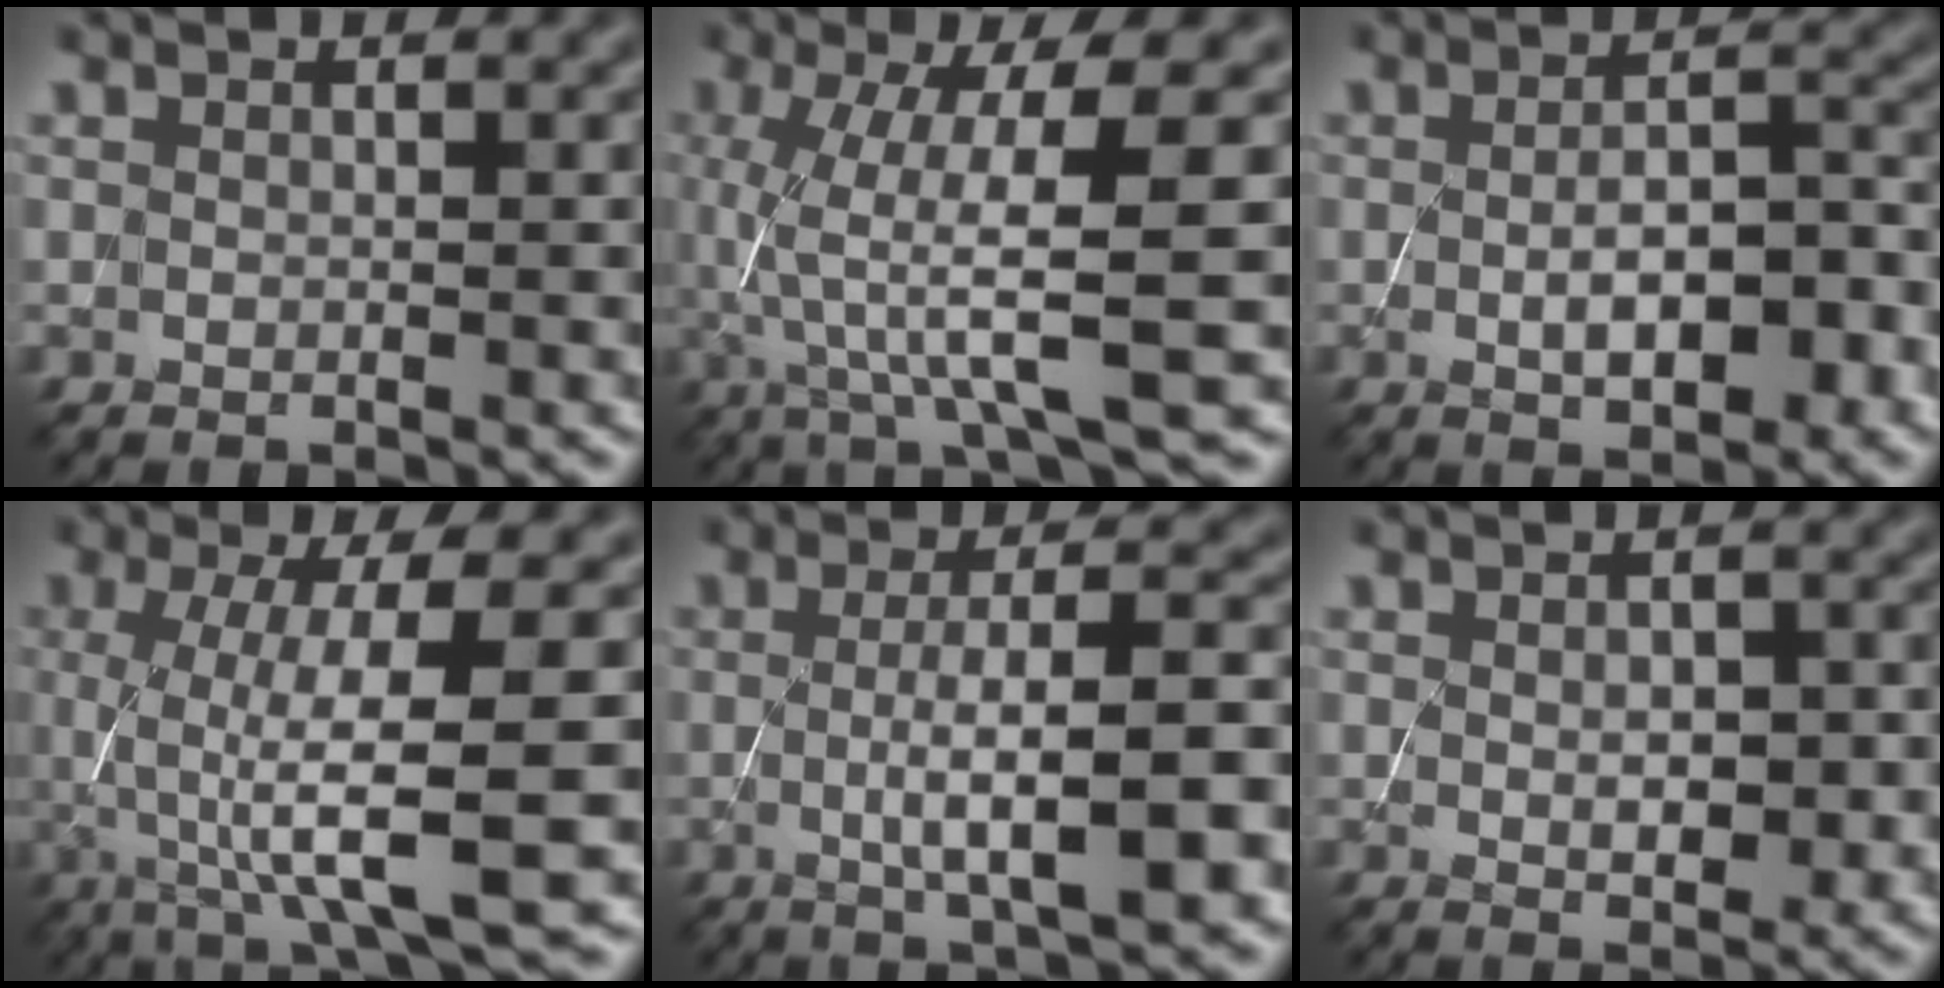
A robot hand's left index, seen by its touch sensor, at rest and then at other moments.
{"total": 8.2, "force": [1.0, 1.6, 8.0], "torque": [-0.139, -0.001, 0.022]}
{"total": 5.1, "force": [-1.2, 2.1, 4.5], "torque": [-0.078, 0.000, -0.015]}
{"total": 9.6, "force": [-0.6, 2.0, 9.3], "torque": [-0.143, -0.006, -0.005]}
{"total": 7.1, "force": [-0.8, 1.6, 6.9], "torque": [-0.105, 0.005, -0.013]}
{"total": 2.6, "force": [-0.2, 1.3, 2.2], "torque": [-0.035, -0.003, 0.002]}